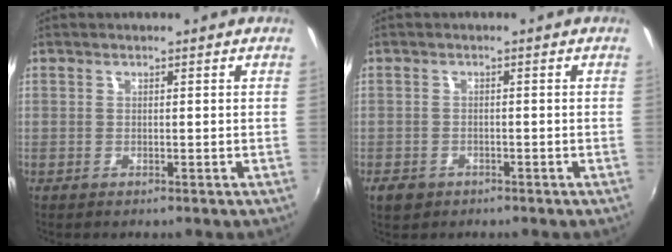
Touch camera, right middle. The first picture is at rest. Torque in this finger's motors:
{"motor_torque": [0.51, -0.40, 0.06, 0.00]}